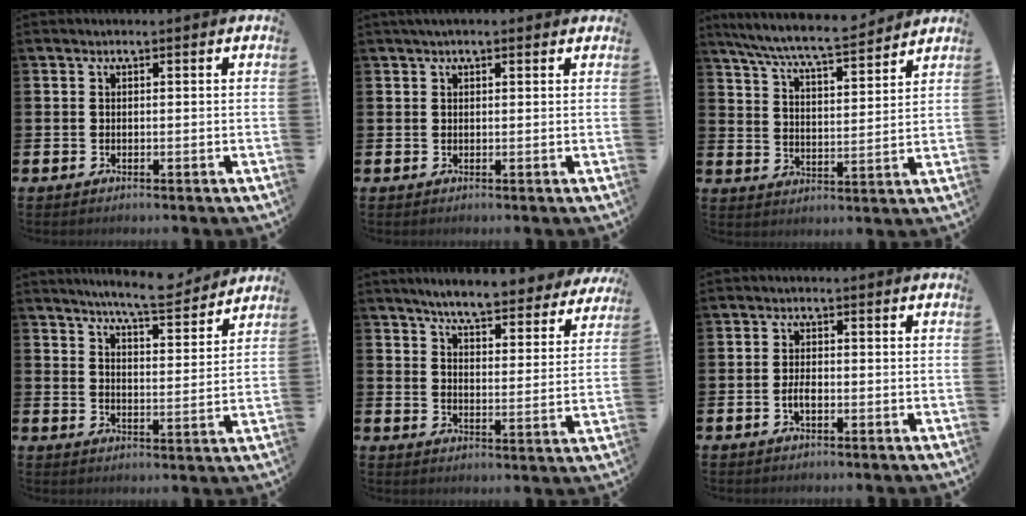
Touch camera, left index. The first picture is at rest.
{"total": 1.6, "force": [1.2, 0.5, 0.9], "torque": [-0.015, 0.007, 0.019]}
{"total": 7.6, "force": [7.2, 0.0, 2.4], "torque": [-0.070, -0.051, 0.125]}
{"total": 7.3, "force": [7.1, 0.2, 1.7], "torque": [-0.037, -0.044, 0.124]}
{"total": 6.4, "force": [6.1, 0.4, 1.9], "torque": [-0.049, -0.043, 0.102]}
{"total": 2.0, "force": [-0.6, 0.9, 1.7], "torque": [-0.028, 0.000, -0.013]}